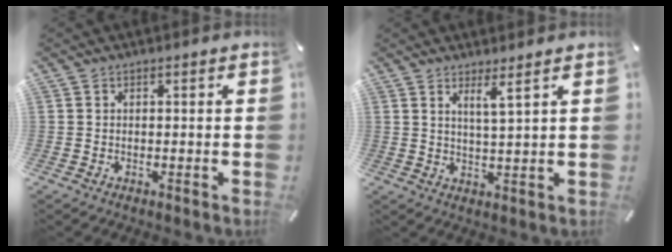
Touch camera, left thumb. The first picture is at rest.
{"total": 4.3, "force": [3.1, -0.6, 2.9], "torque": [-0.065, -0.012, 0.051]}